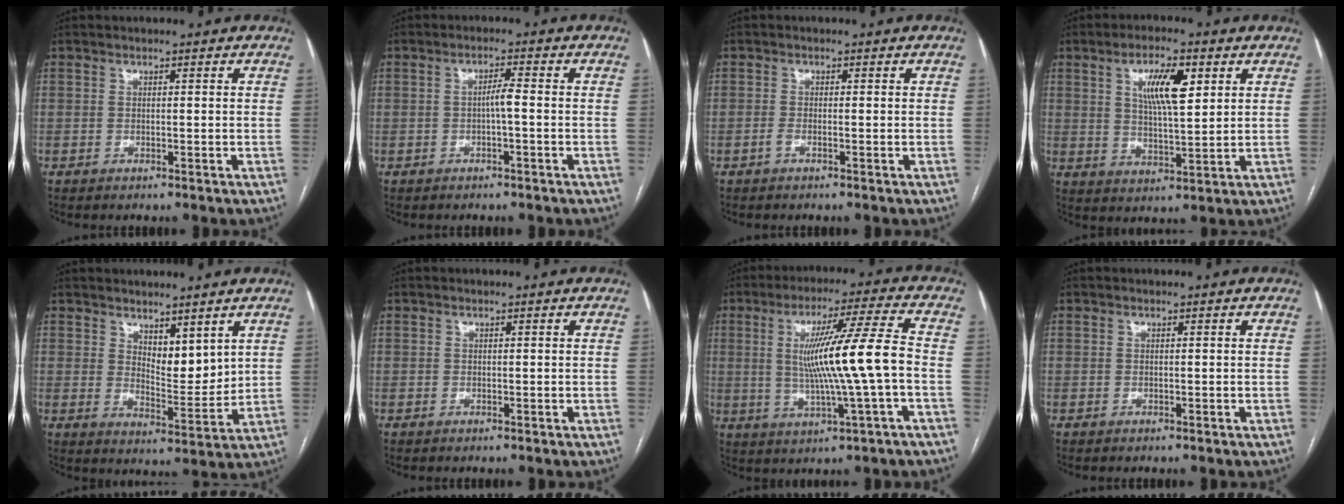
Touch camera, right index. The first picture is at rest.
{"total": 2.2, "force": [-0.5, 0.0, 2.2], "torque": [-0.035, 0.003, -0.009]}
{"total": 0.8, "force": [-0.4, 0.0, 0.6], "torque": [-0.013, 0.000, -0.011]}
{"total": 8.7, "force": [3.3, 2.3, 7.7], "torque": [-0.137, 0.005, 0.060]}
{"total": 6.1, "force": [3.9, 2.5, 4.0], "torque": [-0.065, -0.018, 0.075]}
{"total": 0.0}
{"total": 12.7, "force": [-0.4, -1.0, 12.6], "torque": [-0.220, 0.005, -0.005]}
{"total": 0.0}